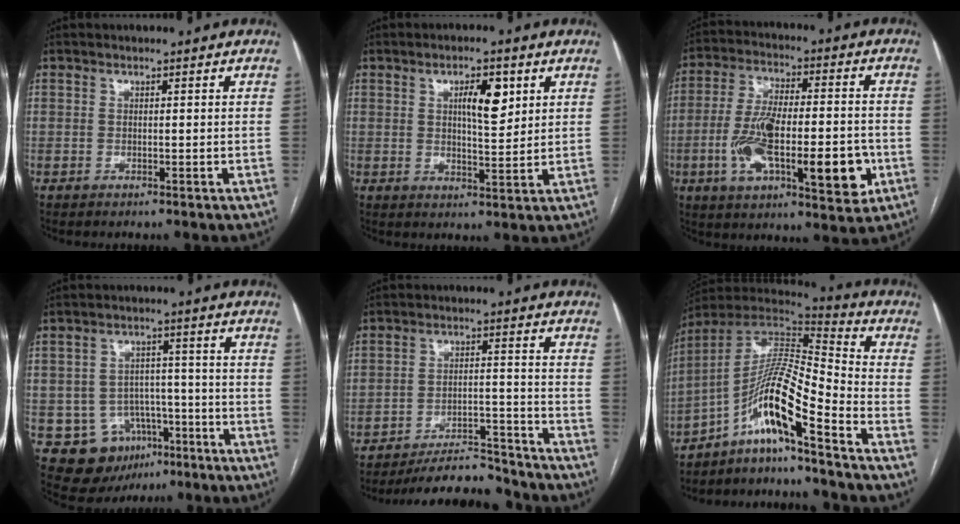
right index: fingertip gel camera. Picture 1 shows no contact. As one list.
[{"total": 6.1, "force": [2.3, 1.8, 5.3], "torque": [-0.088, 0.003, 0.039]}, {"total": 18.9, "force": [-4.9, 5.7, 17.3], "torque": [-0.290, 0.005, -0.070]}, {"total": 9.0, "force": [-4.2, 7.6, 2.5], "torque": [-0.036, 0.017, -0.051]}, {"total": 12.3, "force": [-11.8, 2.4, 2.9], "torque": [-0.034, 0.019, -0.178]}, {"total": 12.9, "force": [-7.9, 0.1, 10.2], "torque": [-0.190, 0.016, -0.145]}]